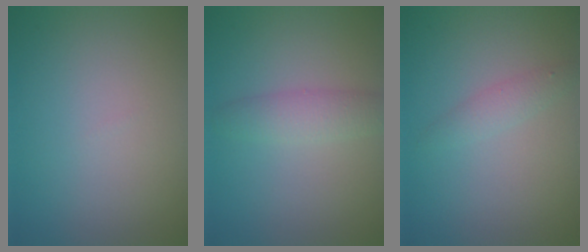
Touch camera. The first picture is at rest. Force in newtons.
{"total": 2.5, "press": 2.5, "slide": 0.1}
{"total": 1.4, "press": 1.4, "slide": 0.0}